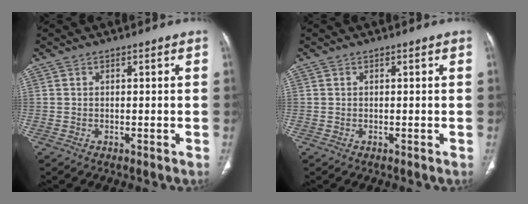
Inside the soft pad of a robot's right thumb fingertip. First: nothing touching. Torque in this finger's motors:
{"motor_torque": [-0.03, 0.03, -0.02, 0.02, 0.01]}